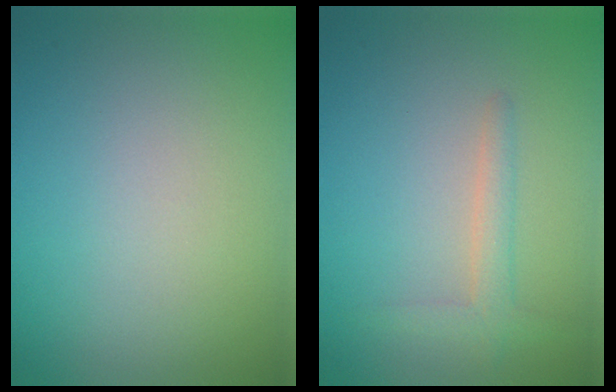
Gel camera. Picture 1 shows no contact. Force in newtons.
{"total": 1.9, "press": 1.9, "slide": 0.2}